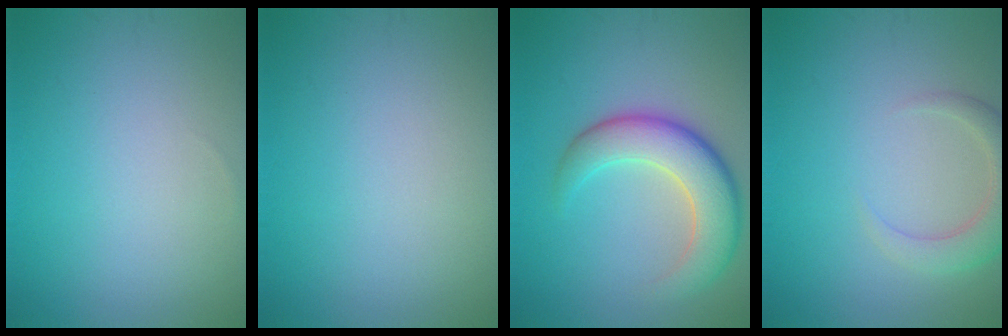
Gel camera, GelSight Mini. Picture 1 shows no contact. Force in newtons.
{"total": 0.0}
{"total": 6.6, "press": 6.5, "slide": 0.5}
{"total": 3.1, "press": 3.1, "slide": 0.5}